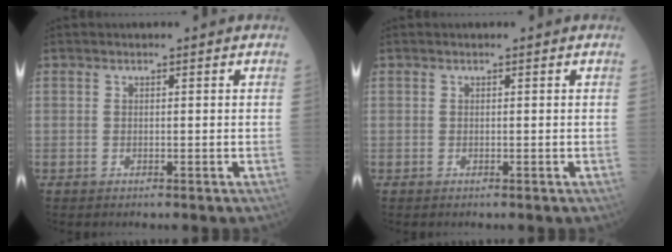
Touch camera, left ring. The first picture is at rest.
{"total": 0.0}